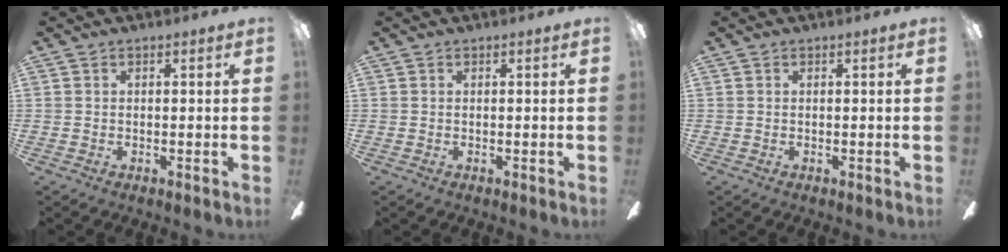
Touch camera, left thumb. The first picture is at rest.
{"total": 0.0}
{"total": 0.0}